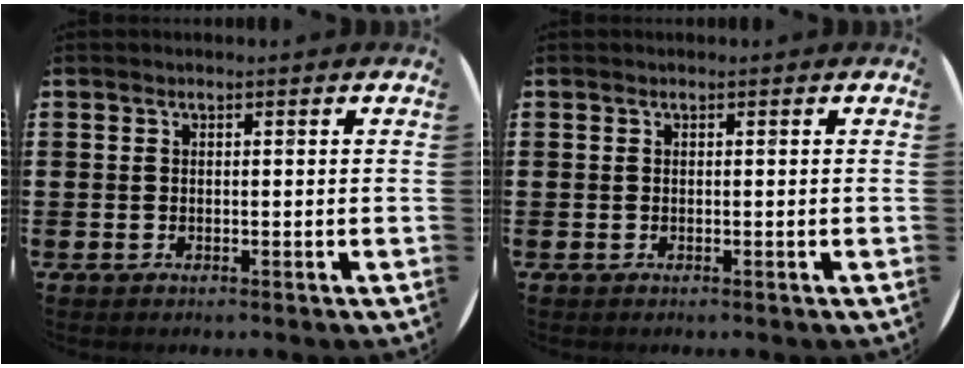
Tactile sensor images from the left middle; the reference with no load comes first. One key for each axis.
{"total": 0.0}